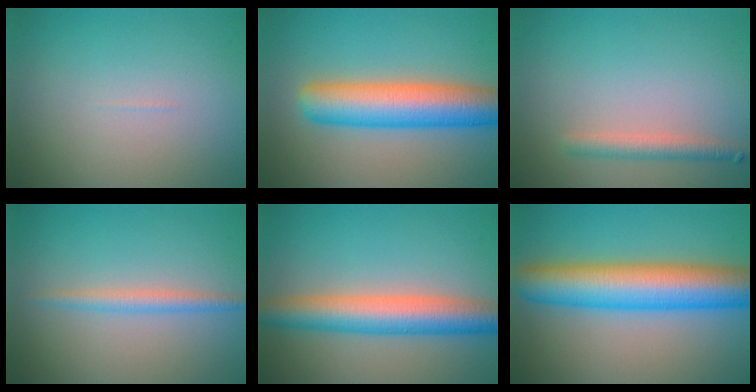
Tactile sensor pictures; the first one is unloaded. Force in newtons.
{"total": 7.4, "press": 7.4, "slide": 0.2}
{"total": 1.8, "press": 1.8, "slide": 0.1}
{"total": 1.7, "press": 1.7, "slide": 0.0}
{"total": 5.9, "press": 5.9, "slide": 0.3}
{"total": 9.1, "press": 9.1, "slide": 0.2}